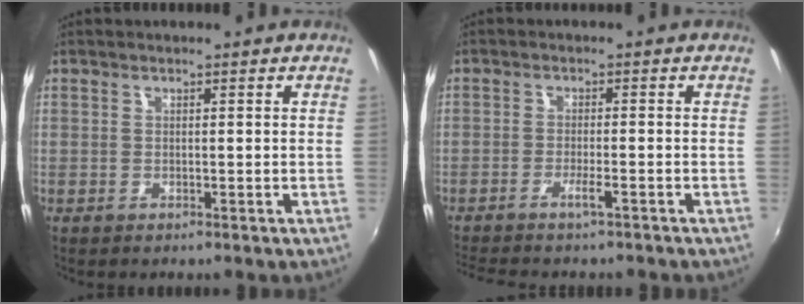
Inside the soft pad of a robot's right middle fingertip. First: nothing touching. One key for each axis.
{"total": 4.9, "fx": -4.1, "fy": 0.1, "fz": 2.7, "tx": -0.064, "ty": -0.005, "tz": -0.072}